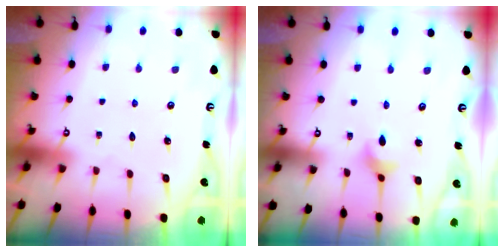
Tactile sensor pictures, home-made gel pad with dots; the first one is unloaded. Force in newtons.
{"total": 4.0, "press": 4.0, "slide": 0.3}